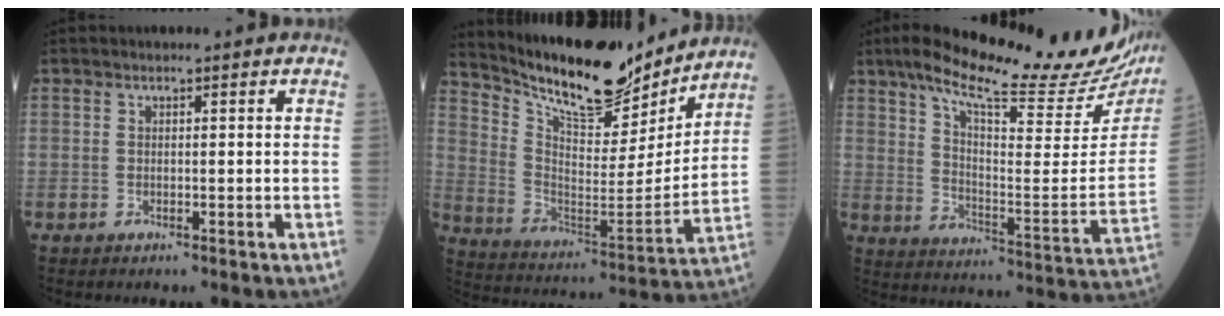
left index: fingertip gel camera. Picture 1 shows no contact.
{"total": 17.8, "force": [16.0, 4.0, 6.7], "torque": [-0.130, -0.024, 0.264]}
{"total": 26.6, "force": [22.0, 4.1, 14.4], "torque": [-0.229, -0.044, 0.293]}